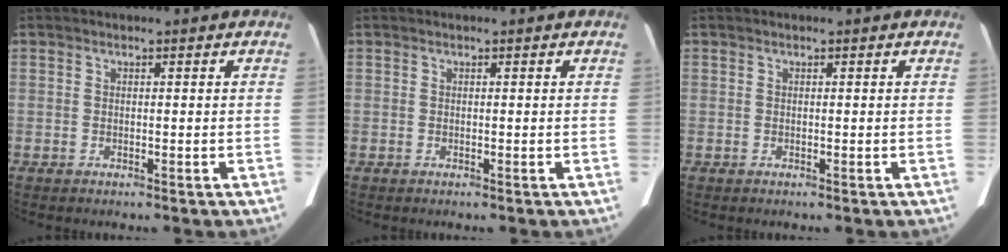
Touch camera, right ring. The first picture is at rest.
{"total": 0.0}
{"total": 0.0}